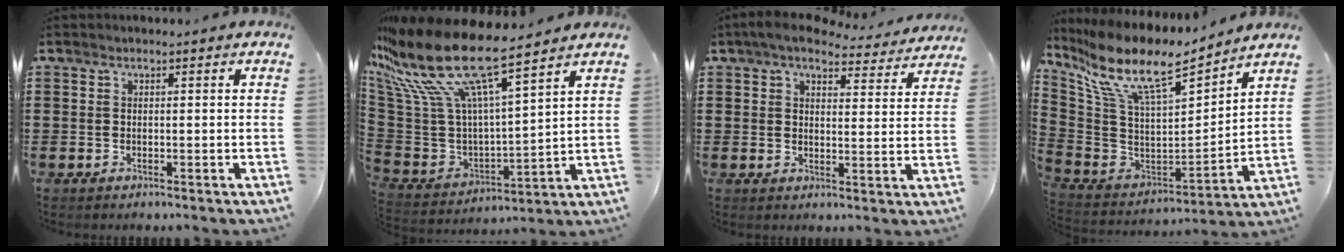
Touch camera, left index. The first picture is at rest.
{"total": 15.2, "force": [9.9, 3.8, 10.9], "torque": [-0.253, -0.066, 0.163]}
{"total": 5.3, "force": [4.8, 1.0, 2.1], "torque": [-0.054, -0.024, 0.081]}
{"total": 12.0, "force": [8.5, 2.8, 7.9], "torque": [-0.186, -0.059, 0.146]}